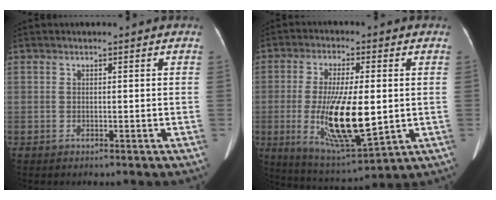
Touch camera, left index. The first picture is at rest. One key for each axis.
{"total": 14.2, "fx": -1.4, "fy": 3.6, "fz": 13.7, "tx": -0.261, "ty": -0.023, "tz": -0.014}